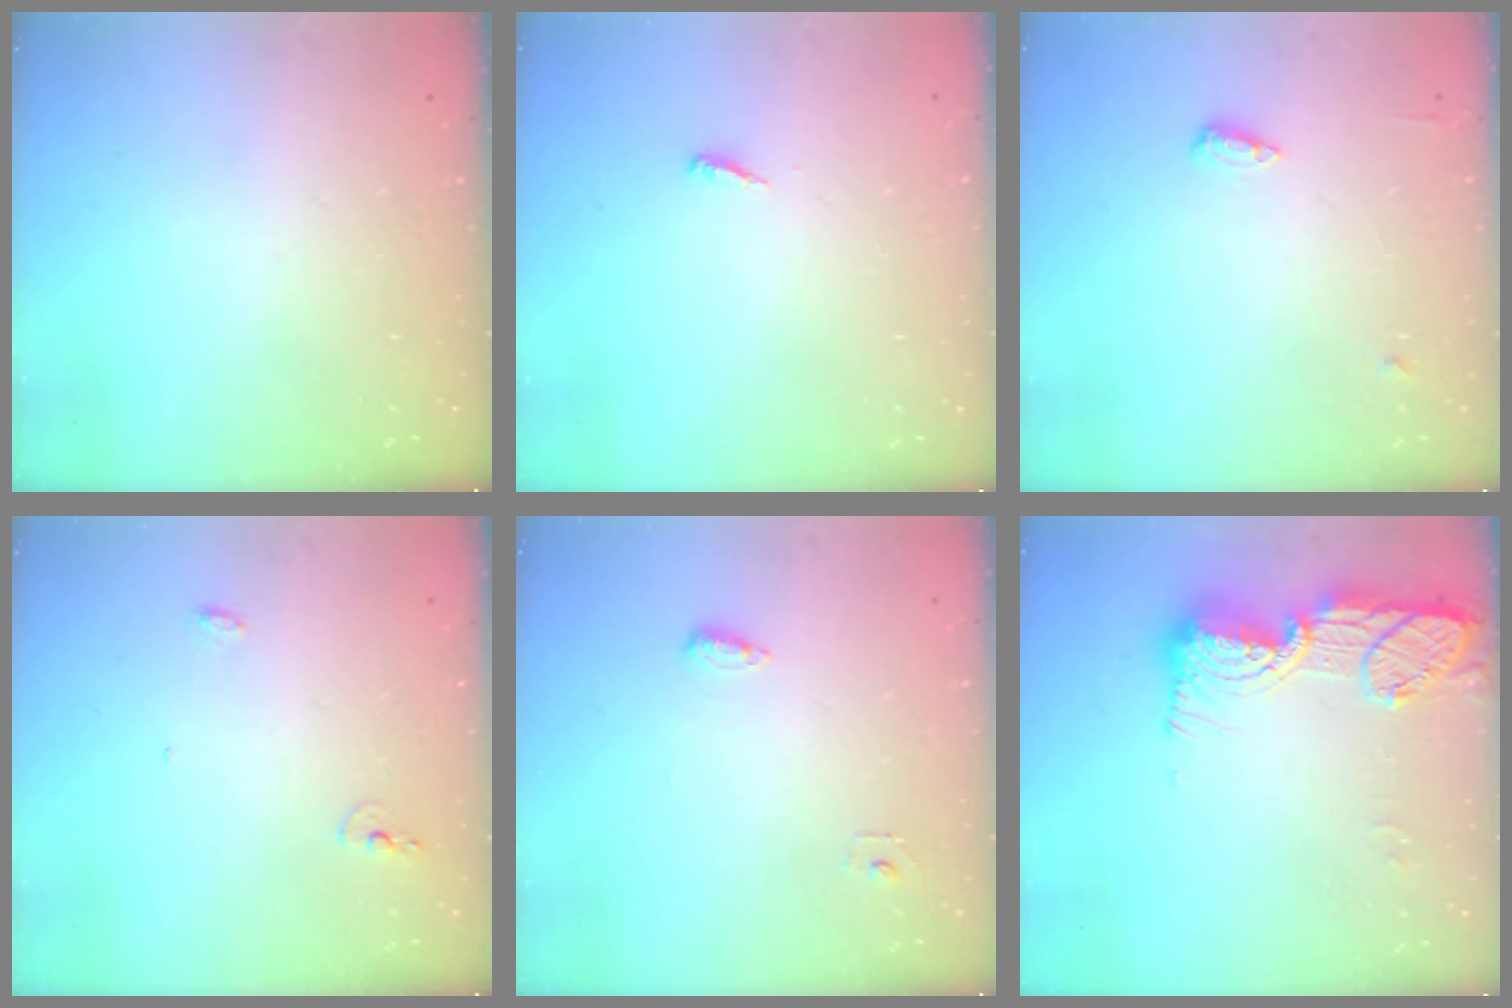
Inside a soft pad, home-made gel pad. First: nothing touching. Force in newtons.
{"total": 3.2, "press": 3.2, "slide": 0.2}
{"total": 5.5, "press": 5.4, "slide": 1.0}
{"total": 4.3, "press": 4.2, "slide": 0.9}
{"total": 5.4, "press": 5.3, "slide": 1.2}
{"total": 15.1, "press": 15.0, "slide": 1.0}